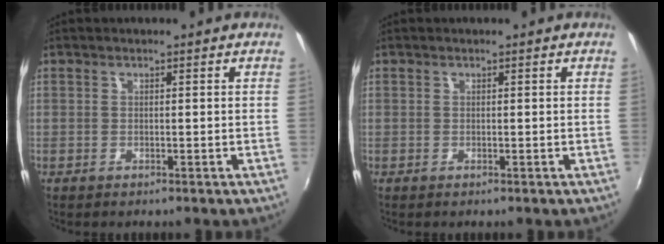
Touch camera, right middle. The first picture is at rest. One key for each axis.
{"total": 0.0}